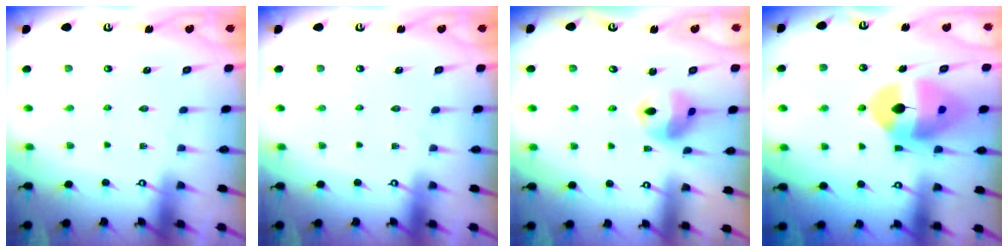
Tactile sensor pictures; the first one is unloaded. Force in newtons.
{"total": 0.0}
{"total": 10.5, "press": 10.4, "slide": 1.5}
{"total": 14.6, "press": 14.5, "slide": 2.0}